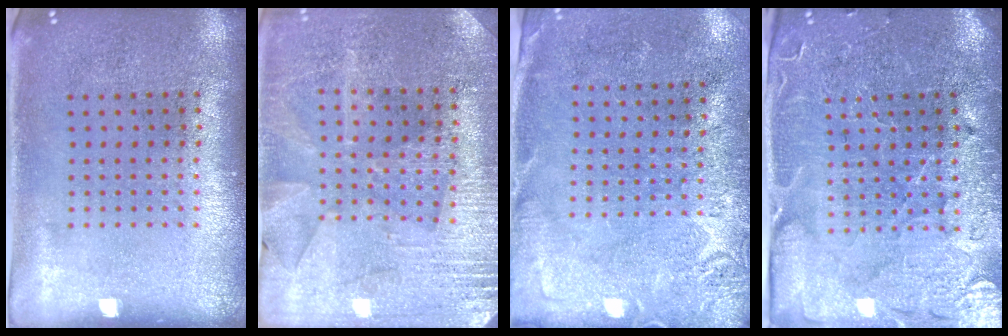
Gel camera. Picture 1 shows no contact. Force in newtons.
{"total": 2.9, "press": 2.8, "slide": 0.5}
{"total": 2.7, "press": 2.4, "slide": 1.1}
{"total": 3.6, "press": 3.4, "slide": 1.0}